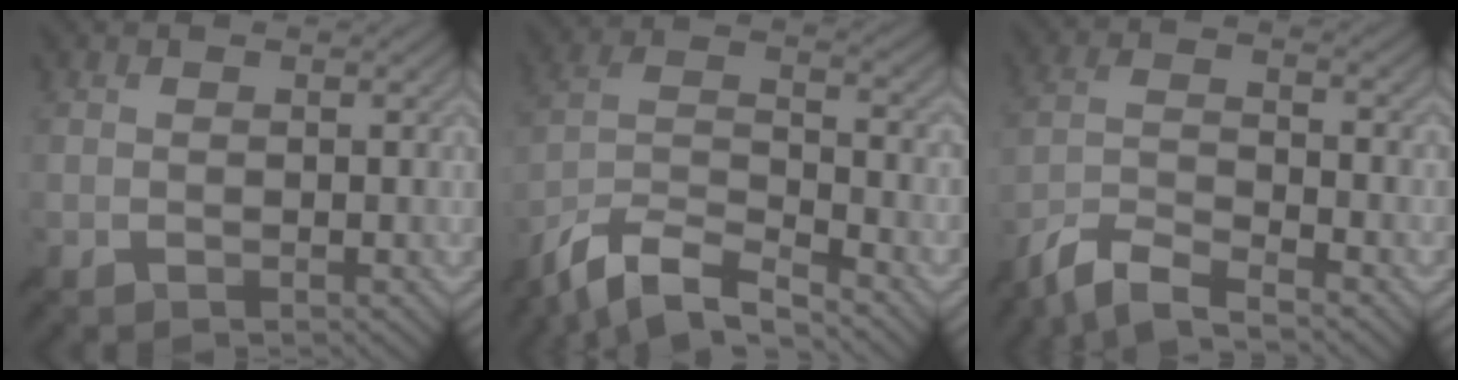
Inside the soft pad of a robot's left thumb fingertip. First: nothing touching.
{"total": 11.0, "force": [-9.0, 2.6, 5.7], "torque": [-0.120, -0.004, -0.180]}
{"total": 7.5, "force": [-6.3, 1.4, 3.7], "torque": [-0.075, -0.009, -0.132]}